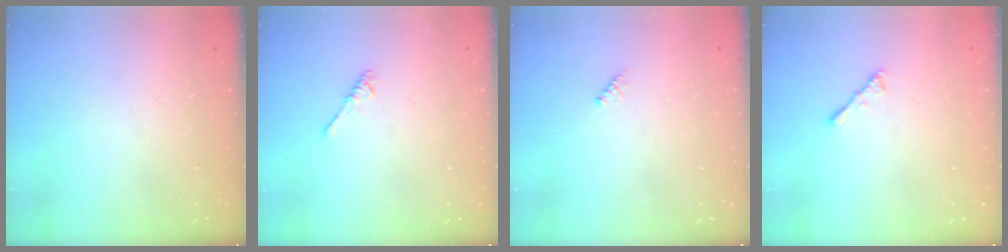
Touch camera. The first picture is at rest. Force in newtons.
{"total": 1.9, "press": 1.9, "slide": 0.4}
{"total": 2.3, "press": 2.3, "slide": 0.4}
{"total": 2.7, "press": 2.7, "slide": 0.6}